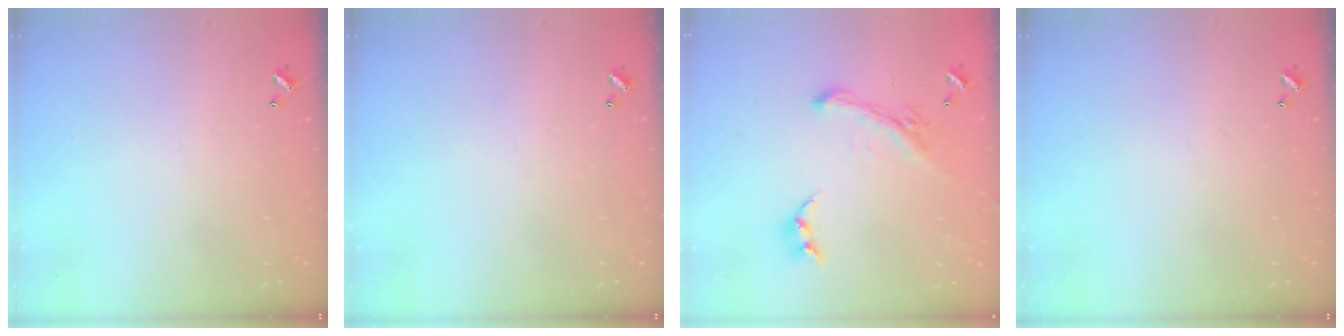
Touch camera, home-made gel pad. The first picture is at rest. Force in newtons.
{"total": 0.0}
{"total": 2.5, "press": 2.0, "slide": 1.4}
{"total": 0.0}